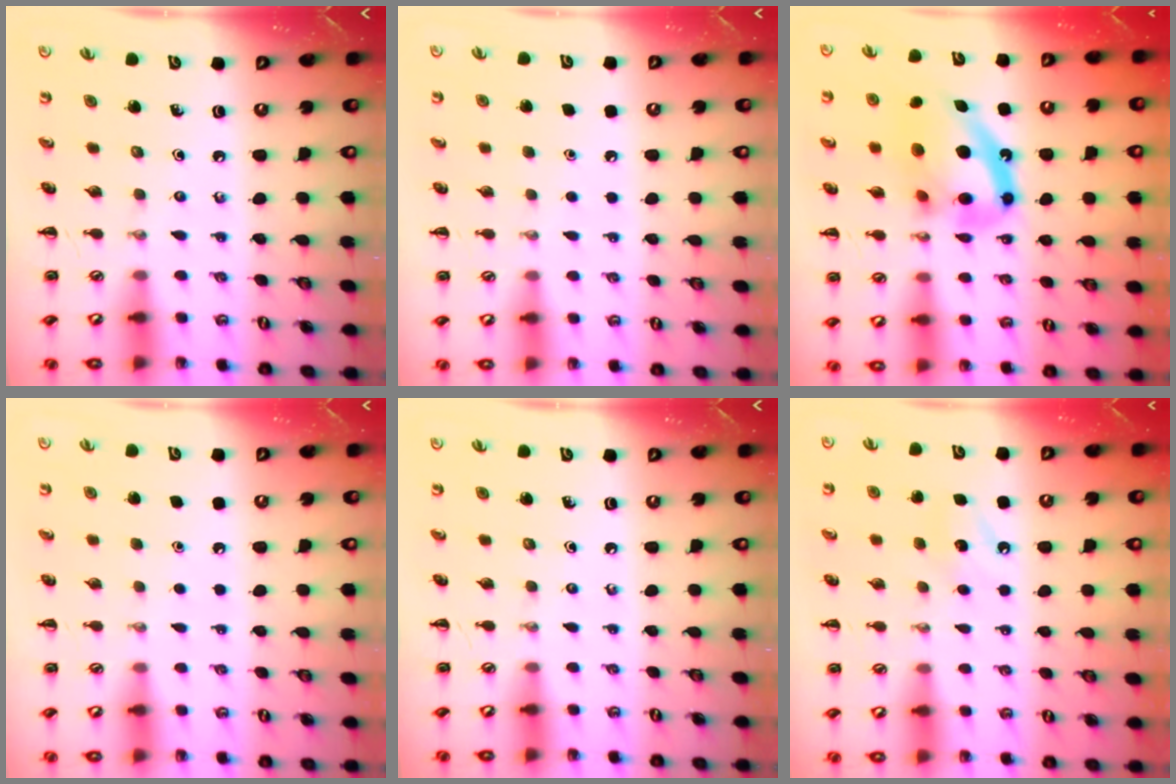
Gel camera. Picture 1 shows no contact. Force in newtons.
{"total": 1.7, "press": 1.6, "slide": 0.1}
{"total": 15.6, "press": 15.1, "slide": 4.2}
{"total": 1.8, "press": 1.8, "slide": 0.1}
{"total": 0.0}
{"total": 6.2, "press": 6.0, "slide": 1.7}